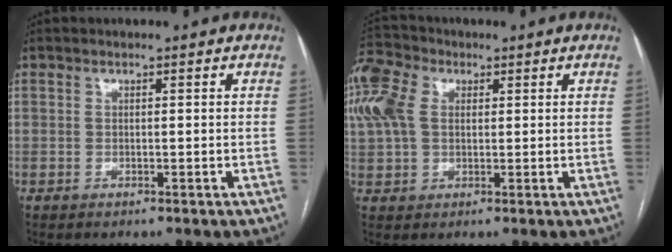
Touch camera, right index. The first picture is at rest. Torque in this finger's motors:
{"motor_torque": [1.03, 0.71, 0.66, 0.16]}